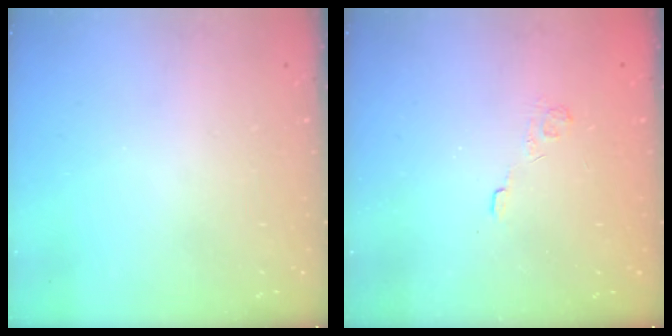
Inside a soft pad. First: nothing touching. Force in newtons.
{"total": 2.4, "press": 1.9, "slide": 1.4}